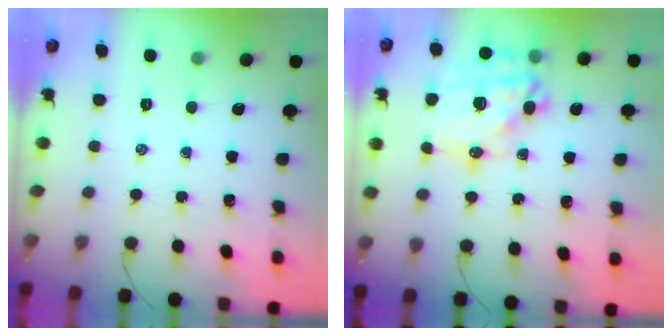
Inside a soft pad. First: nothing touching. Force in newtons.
{"total": 20.0, "press": 19.5, "slide": 4.3}